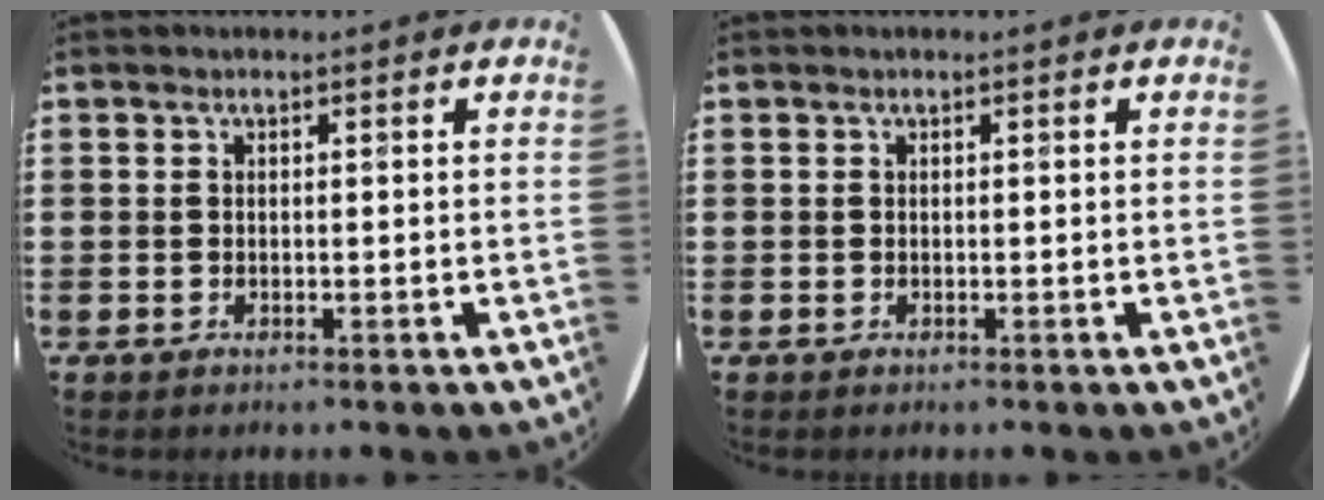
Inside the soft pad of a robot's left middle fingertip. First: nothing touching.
{"total": 0.0}